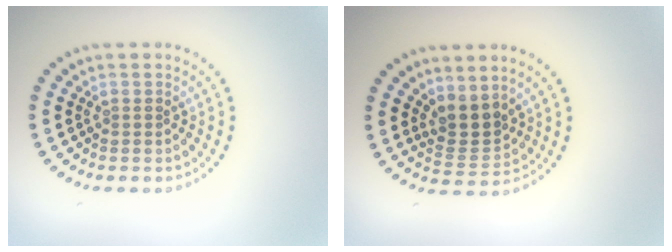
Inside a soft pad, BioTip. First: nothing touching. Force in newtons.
{"total": 2.8, "press": 2.1, "slide": 1.8}